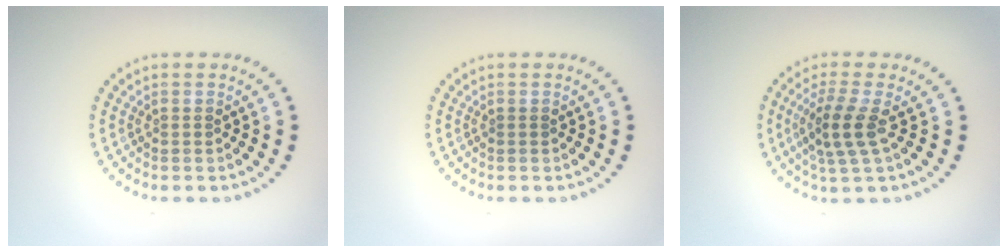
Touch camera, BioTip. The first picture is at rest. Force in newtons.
{"total": 0.0}
{"total": 3.4, "press": 2.9, "slide": 1.9}